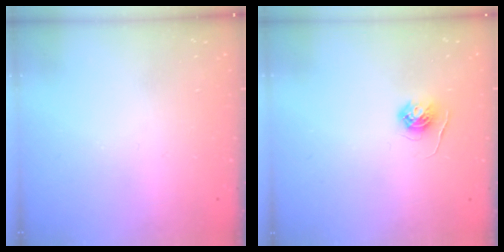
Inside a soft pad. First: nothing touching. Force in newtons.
{"total": 4.8, "press": 4.7, "slide": 0.5}